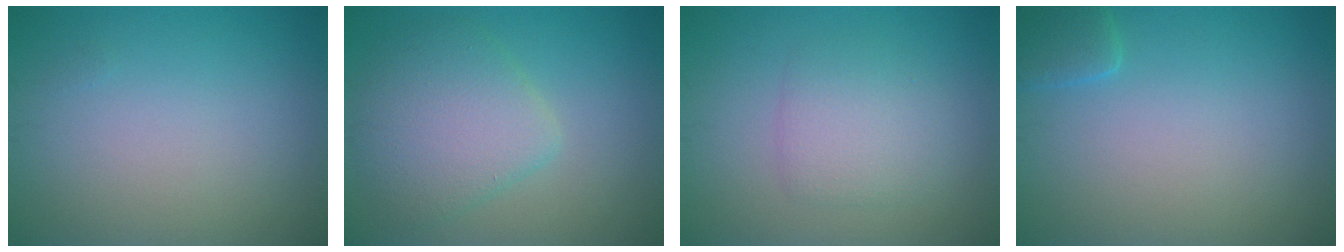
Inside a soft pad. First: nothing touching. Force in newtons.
{"total": 5.2, "press": 5.2, "slide": 0.3}
{"total": 2.8, "press": 2.8, "slide": 0.0}
{"total": 1.6, "press": 1.6, "slide": 0.2}